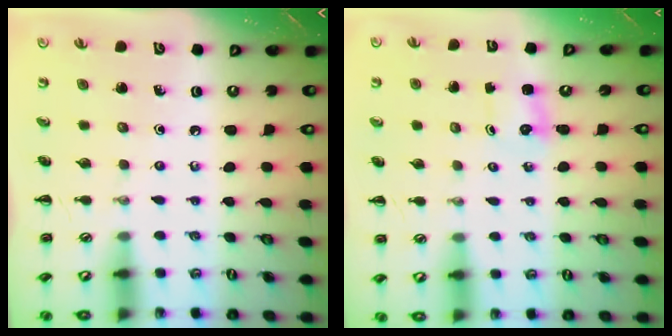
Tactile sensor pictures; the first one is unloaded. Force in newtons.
{"total": 1.1, "press": 1.1, "slide": 0.4}